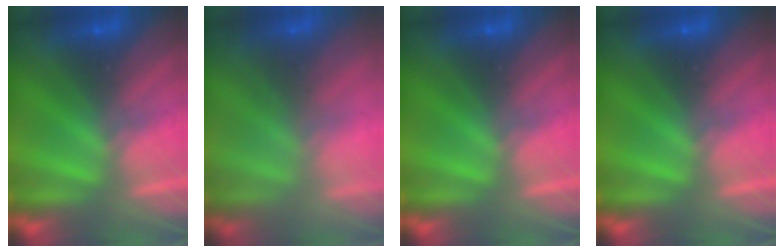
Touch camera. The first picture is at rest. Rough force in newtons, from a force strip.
{"total": 7.6}
{"total": 0.0}
{"total": 0.0}